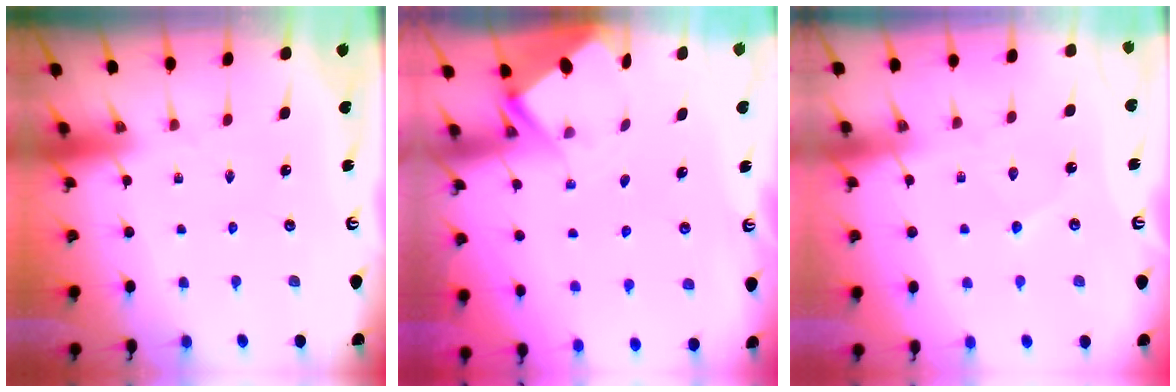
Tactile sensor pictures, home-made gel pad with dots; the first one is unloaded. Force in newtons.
{"total": 3.0, "press": 3.0, "slide": 0.4}
{"total": 3.3, "press": 3.3, "slide": 0.4}